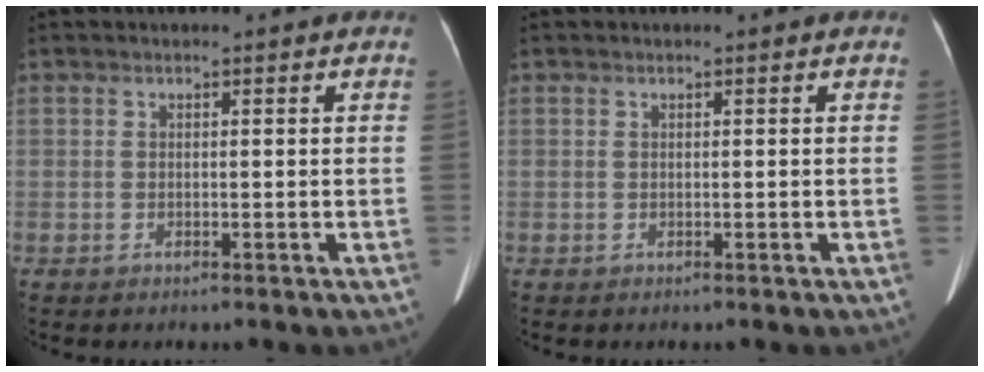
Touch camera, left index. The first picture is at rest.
{"total": 0.0}